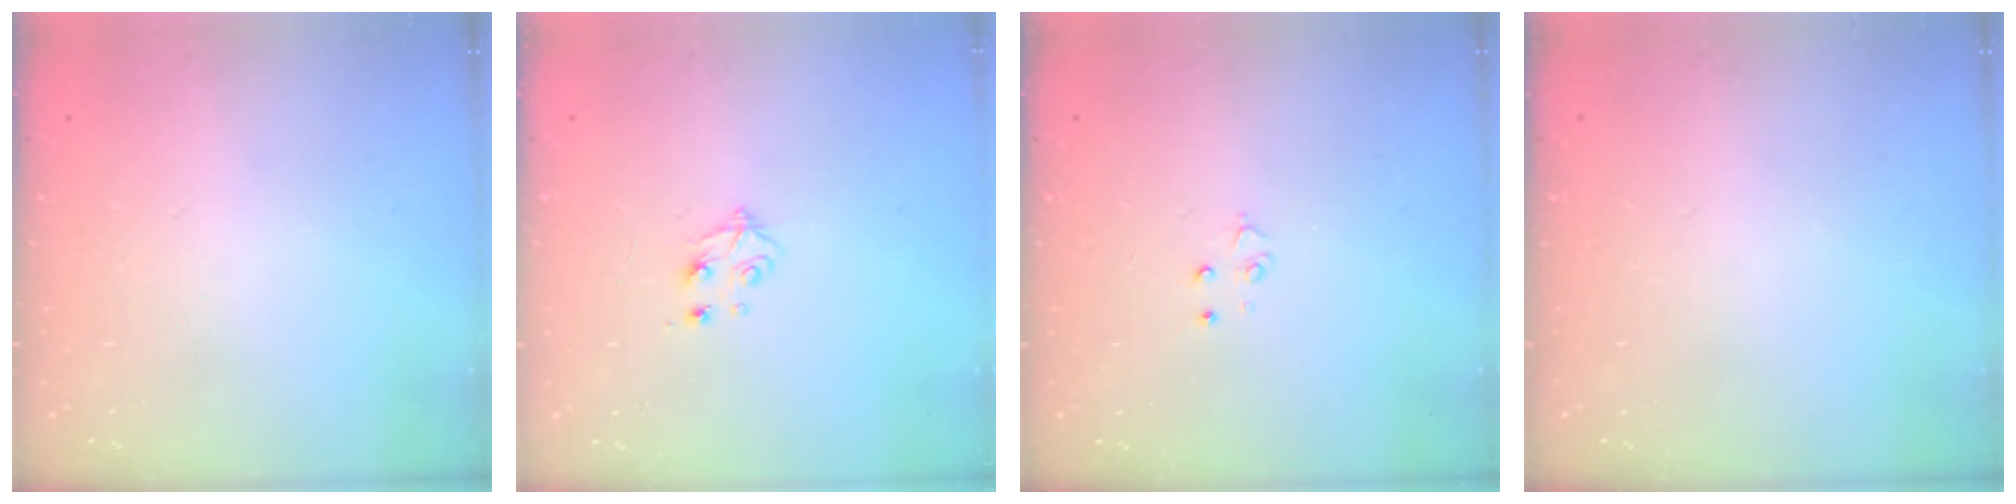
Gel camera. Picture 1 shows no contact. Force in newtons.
{"total": 4.2, "press": 4.1, "slide": 0.8}
{"total": 2.8, "press": 2.8, "slide": 0.3}
{"total": 0.0}